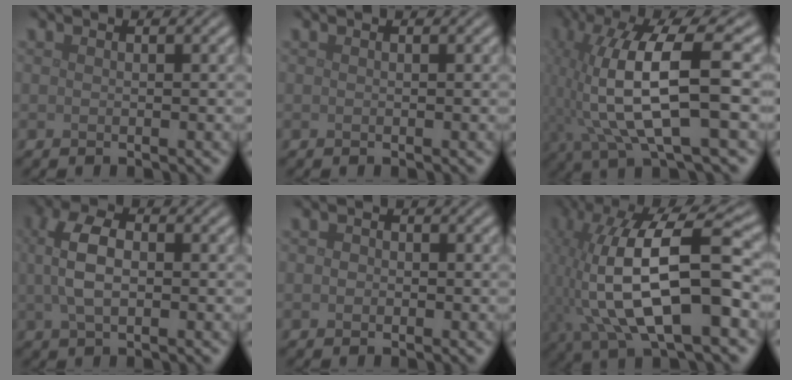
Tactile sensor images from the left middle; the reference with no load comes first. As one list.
[{"total": 0.0}, {"total": 10.8, "force": [-0.7, 2.9, 10.4], "torque": [-0.200, 0.009, -0.012]}, {"total": 4.5, "force": [0.4, 2.5, 3.7], "torque": [-0.082, 0.007, 0.005]}, {"total": 1.0, "force": [-0.2, 0.9, 0.4], "torque": [-0.002, -0.004, -0.006]}, {"total": 14.5, "force": [-2.2, 5.5, 13.2], "torque": [-0.255, 0.008, -0.044]}]